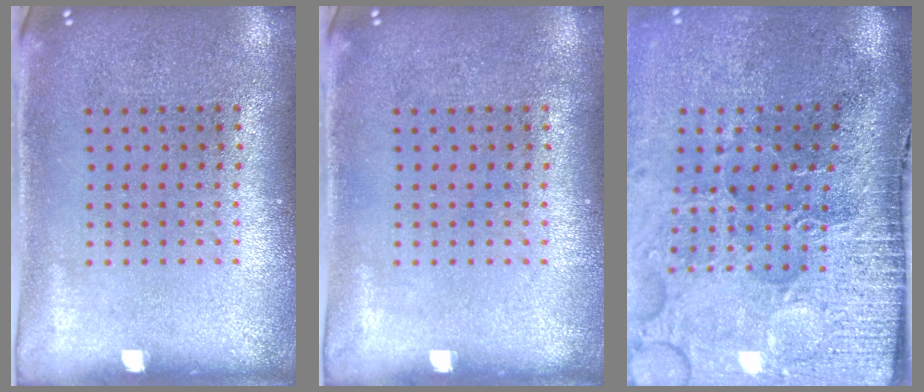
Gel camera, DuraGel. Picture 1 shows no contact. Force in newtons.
{"total": 0.0}
{"total": 5.0, "press": 4.1, "slide": 2.8}